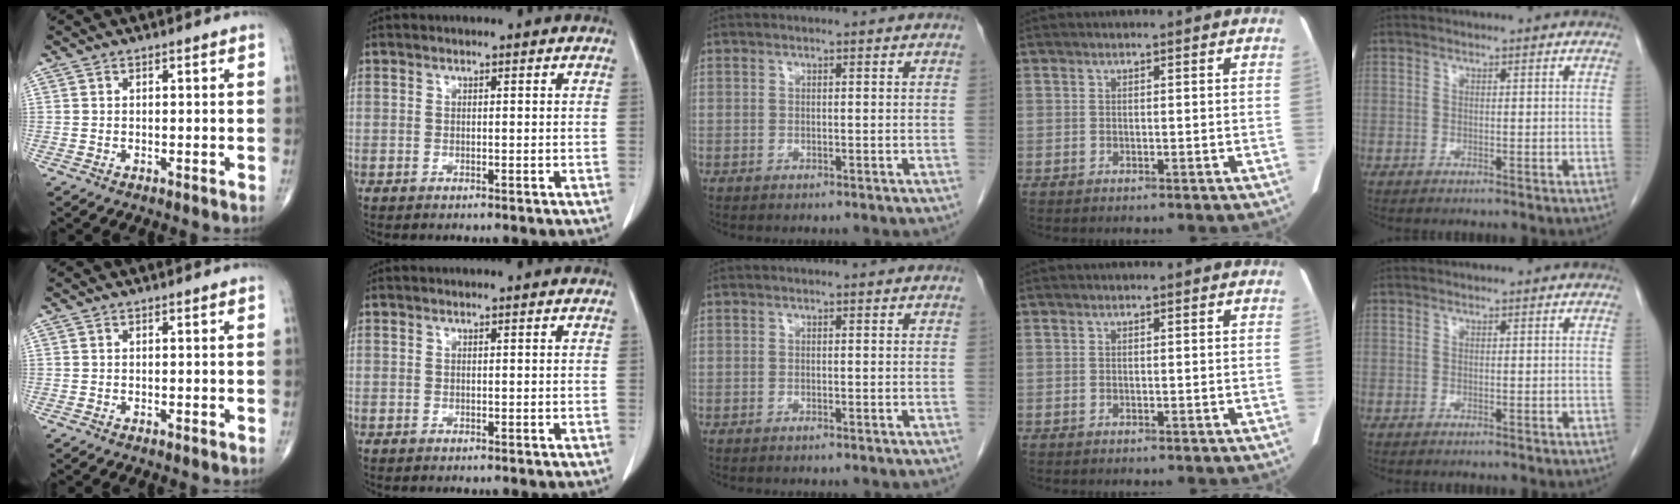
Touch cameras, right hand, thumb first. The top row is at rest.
{}